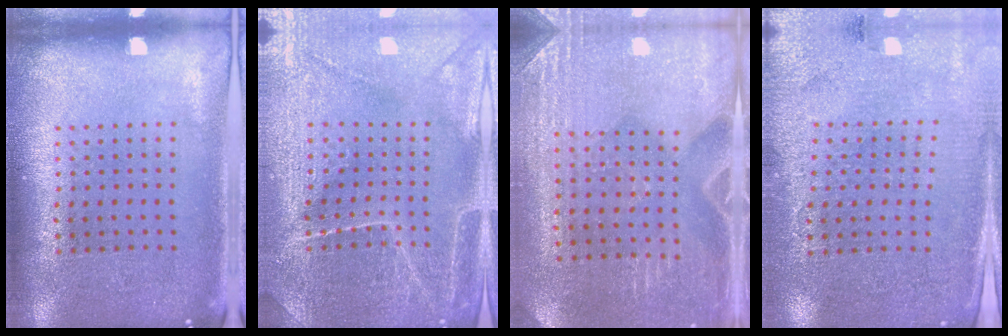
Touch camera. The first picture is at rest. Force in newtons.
{"total": 4.0, "press": 3.9, "slide": 1.1}
{"total": 3.0, "press": 2.9, "slide": 0.6}
{"total": 3.0, "press": 2.9, "slide": 0.8}